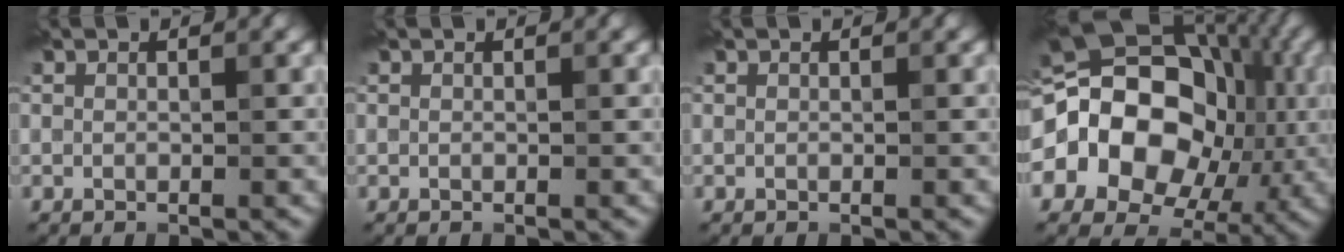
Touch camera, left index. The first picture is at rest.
{"total": 0.0}
{"total": 0.0}
{"total": 18.5, "force": [-0.5, 14.5, 11.5], "torque": [-0.198, 0.026, -0.033]}